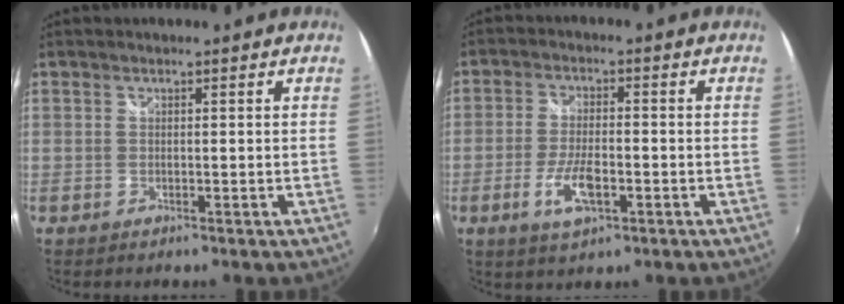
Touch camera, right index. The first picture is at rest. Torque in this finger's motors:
{"motor_torque": [1.23, -0.38, 0.65, 0.07]}